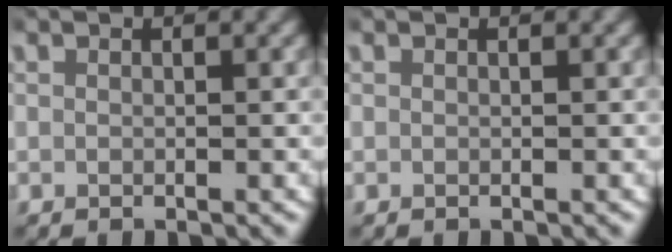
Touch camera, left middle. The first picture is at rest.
{"total": 0.0}